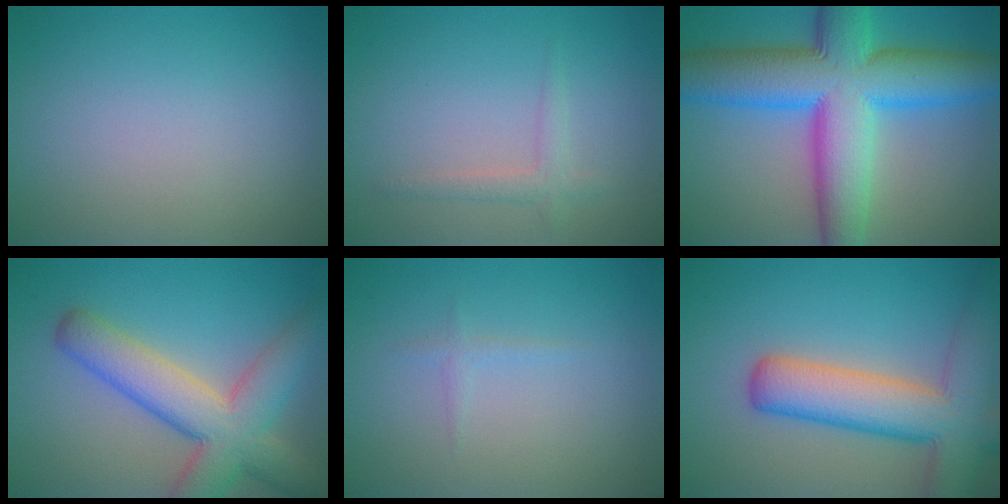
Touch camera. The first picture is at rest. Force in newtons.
{"total": 1.6, "press": 1.6, "slide": 0.1}
{"total": 13.6, "press": 13.6, "slide": 0.4}
{"total": 8.3, "press": 8.3, "slide": 0.7}
{"total": 0.7, "press": 0.7, "slide": 0.0}
{"total": 9.4, "press": 9.4, "slide": 0.6}